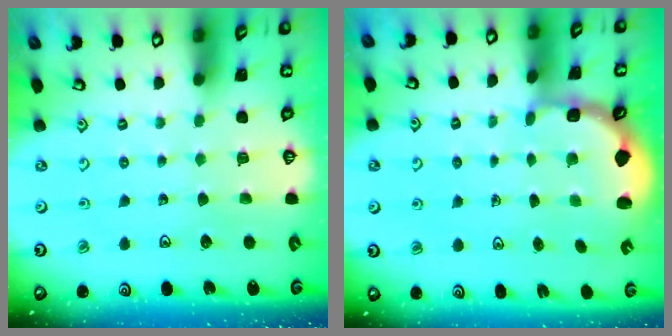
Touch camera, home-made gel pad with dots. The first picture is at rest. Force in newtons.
{"total": 2.7, "press": 2.1, "slide": 1.7}